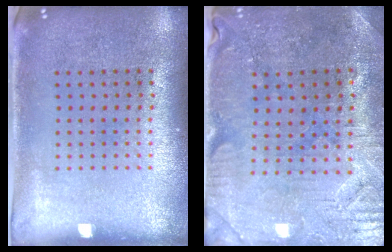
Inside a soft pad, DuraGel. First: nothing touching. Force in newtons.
{"total": 0.9, "press": 0.8, "slide": 0.4}